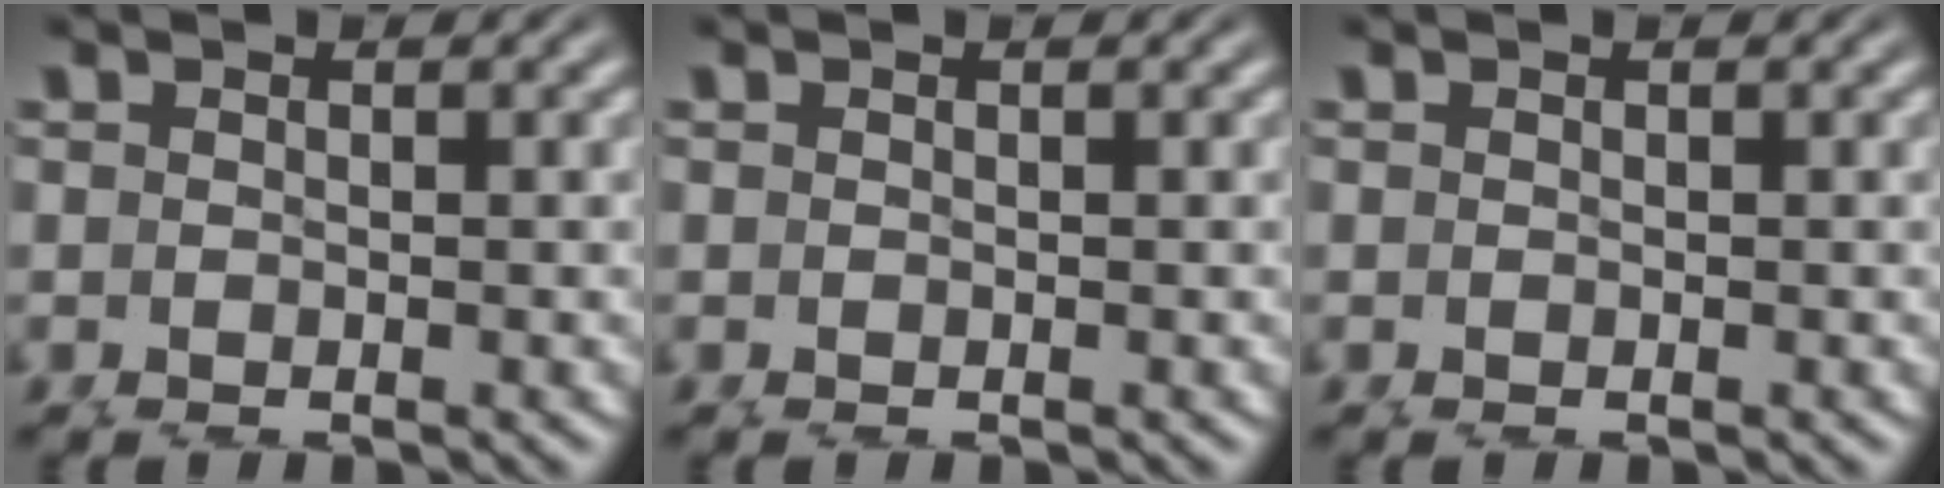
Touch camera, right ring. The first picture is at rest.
{"total": 0.0}
{"total": 0.0}